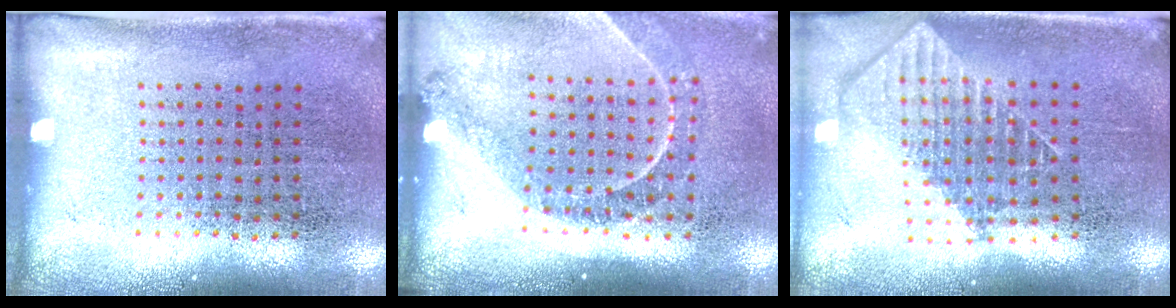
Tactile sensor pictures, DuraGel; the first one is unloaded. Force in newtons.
{"total": 1.3, "press": 1.2, "slide": 0.2}
{"total": 1.9, "press": 1.5, "slide": 1.2}